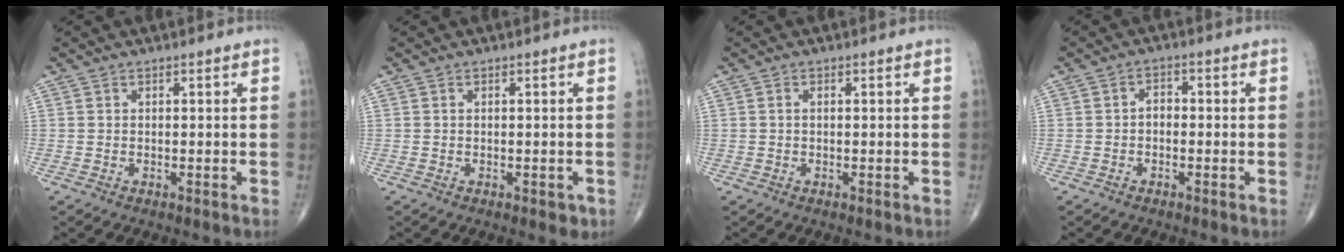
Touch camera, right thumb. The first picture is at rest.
{"total": 1.6, "force": [-0.5, 0.8, 1.2], "torque": [-0.011, -0.001, -0.004]}
{"total": 0.6, "force": [0.0, 0.3, 0.5], "torque": [-0.011, 0.000, 0.000]}
{"total": 2.2, "force": [-0.6, 1.5, 1.5], "torque": [-0.013, 0.014, -0.019]}